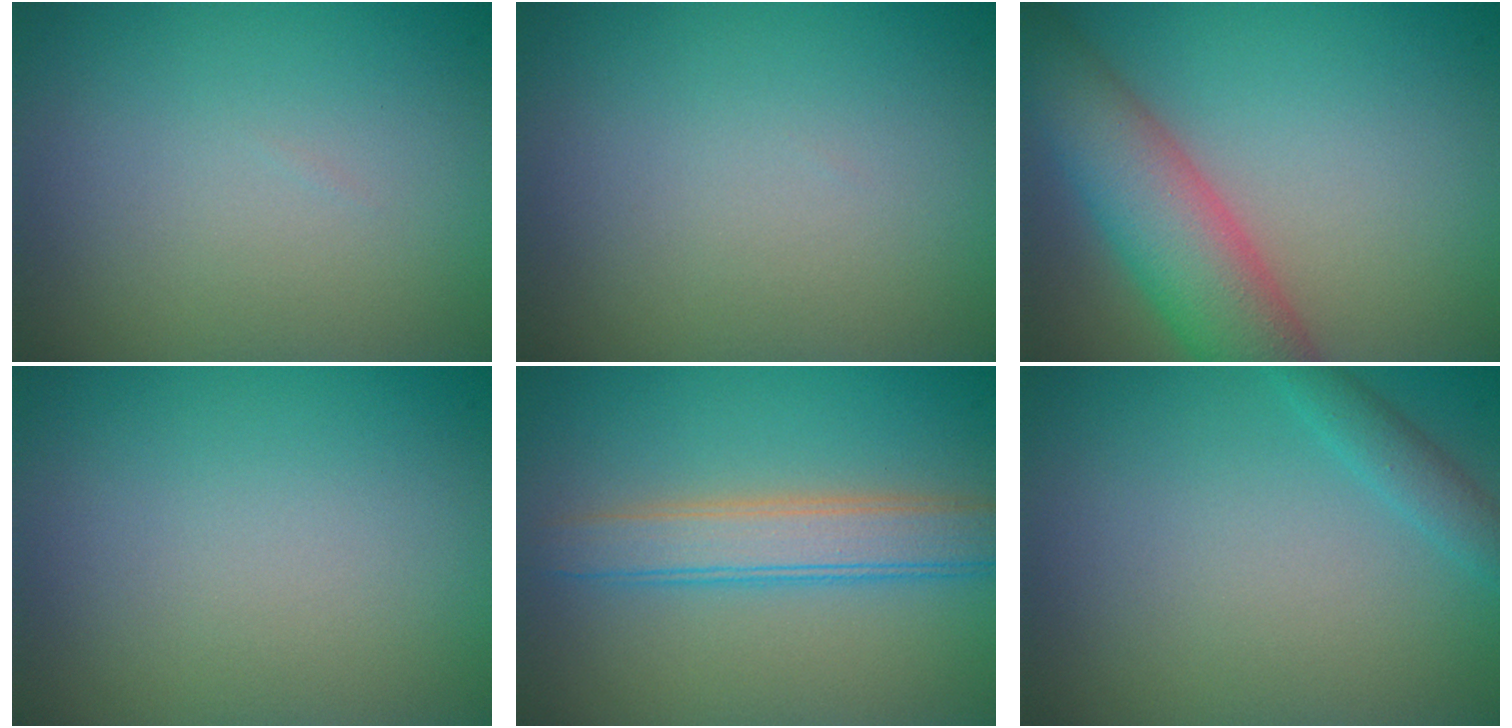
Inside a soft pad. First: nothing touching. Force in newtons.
{"total": 0.0}
{"total": 7.1, "press": 7.0, "slide": 0.2}
{"total": 0.0}
{"total": 4.0, "press": 4.0, "slide": 0.1}
{"total": 1.5, "press": 1.5, "slide": 0.1}